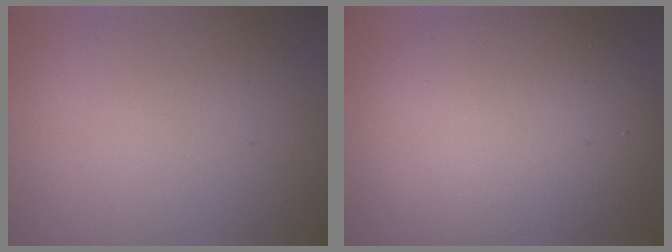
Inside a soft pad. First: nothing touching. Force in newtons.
{"total": 10.8, "press": 10.7, "slide": 0.6}